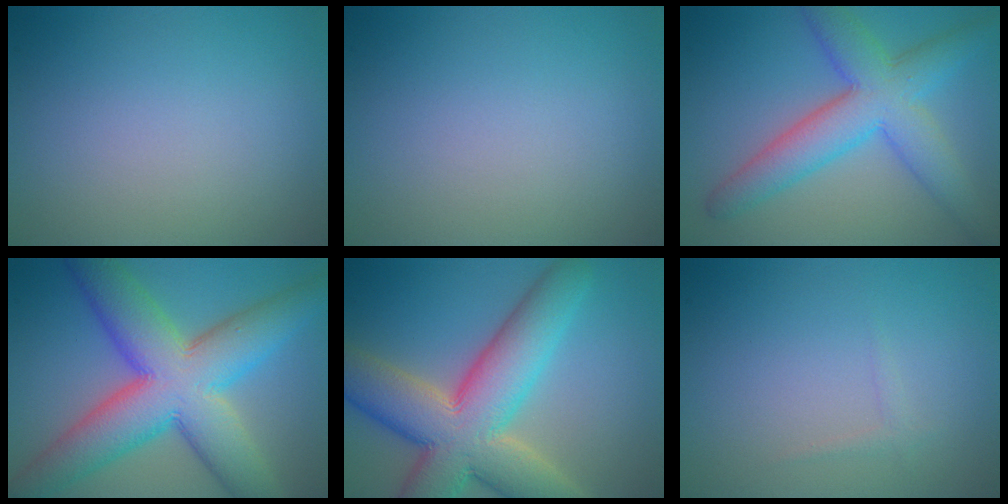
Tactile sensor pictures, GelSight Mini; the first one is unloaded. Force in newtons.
{"total": 0.0}
{"total": 7.2, "press": 7.2, "slide": 0.1}
{"total": 12.2, "press": 12.2, "slide": 0.3}
{"total": 11.8, "press": 11.8, "slide": 0.9}
{"total": 0.7, "press": 0.7, "slide": 0.0}